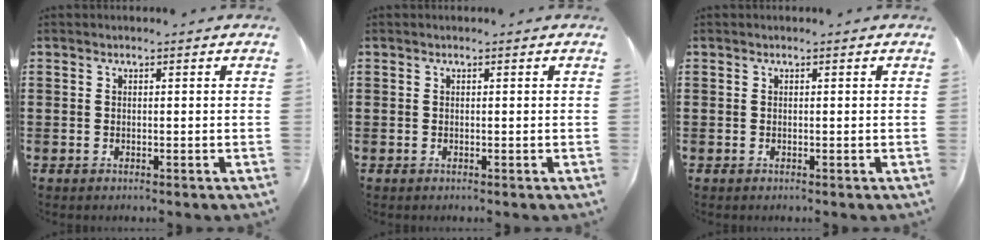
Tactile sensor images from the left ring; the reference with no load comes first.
{"total": 0.0}
{"total": 0.0}